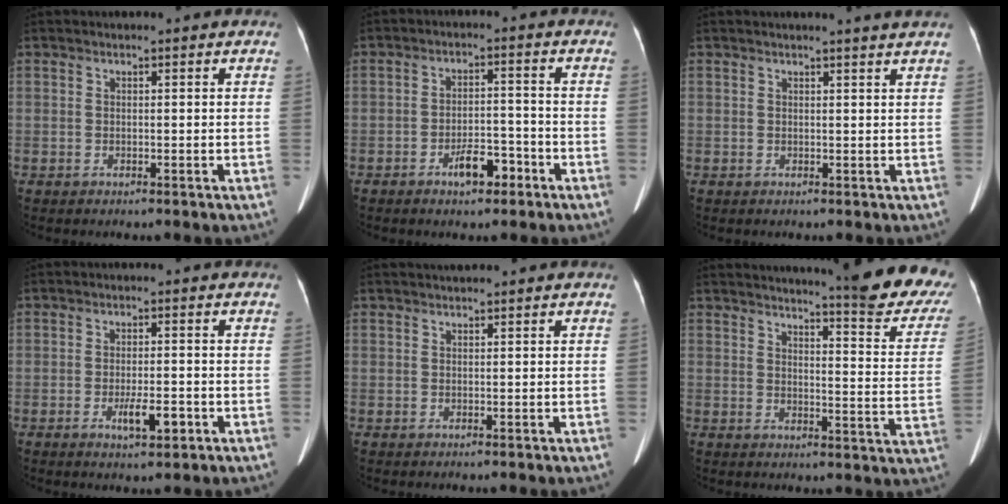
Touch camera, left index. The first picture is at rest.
{"total": 4.8, "force": [-3.0, 1.9, 3.2], "torque": [-0.056, 0.007, -0.045]}
{"total": 3.3, "force": [3.0, -0.7, 1.2], "torque": [-0.016, 0.001, 0.029]}
{"total": 3.9, "force": [-1.6, 0.9, 3.4], "torque": [-0.061, -0.002, -0.022]}
{"total": 1.3, "force": [1.3, -0.1, 0.4], "torque": [-0.006, 0.014, 0.027]}
{"total": 19.1, "force": [16.7, 1.2, 9.3], "torque": [-0.109, -0.080, 0.185]}